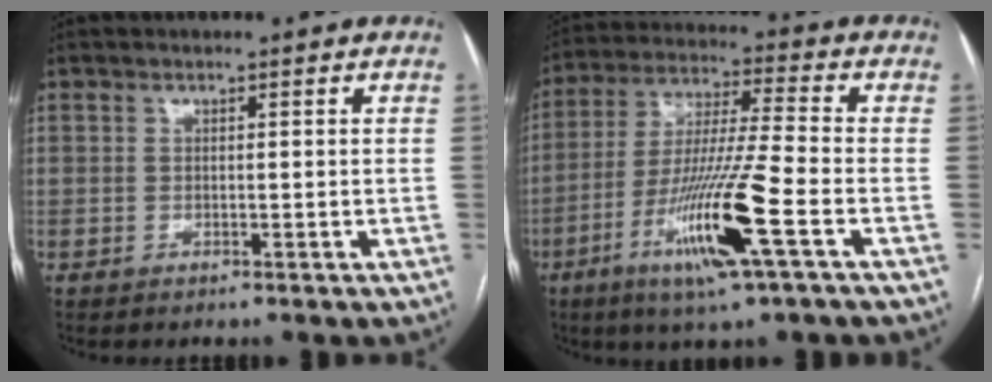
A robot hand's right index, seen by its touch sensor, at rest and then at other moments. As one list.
[{"total": 14.9, "force": [-6.0, -0.3, 13.6], "torque": [-0.274, -0.020, -0.113]}]